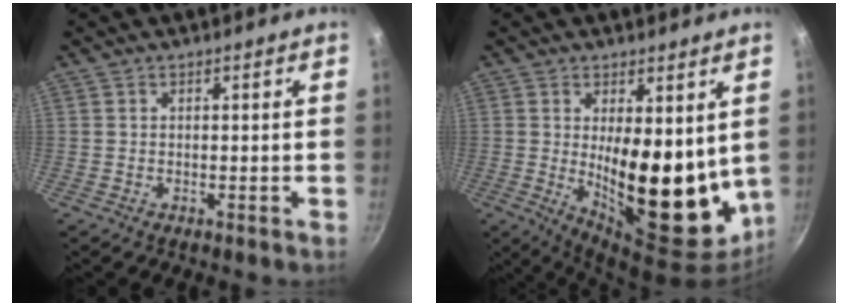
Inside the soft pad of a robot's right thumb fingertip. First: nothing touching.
{"total": 18.2, "force": [1.6, 7.9, 16.3], "torque": [-0.204, -0.049, 0.042]}